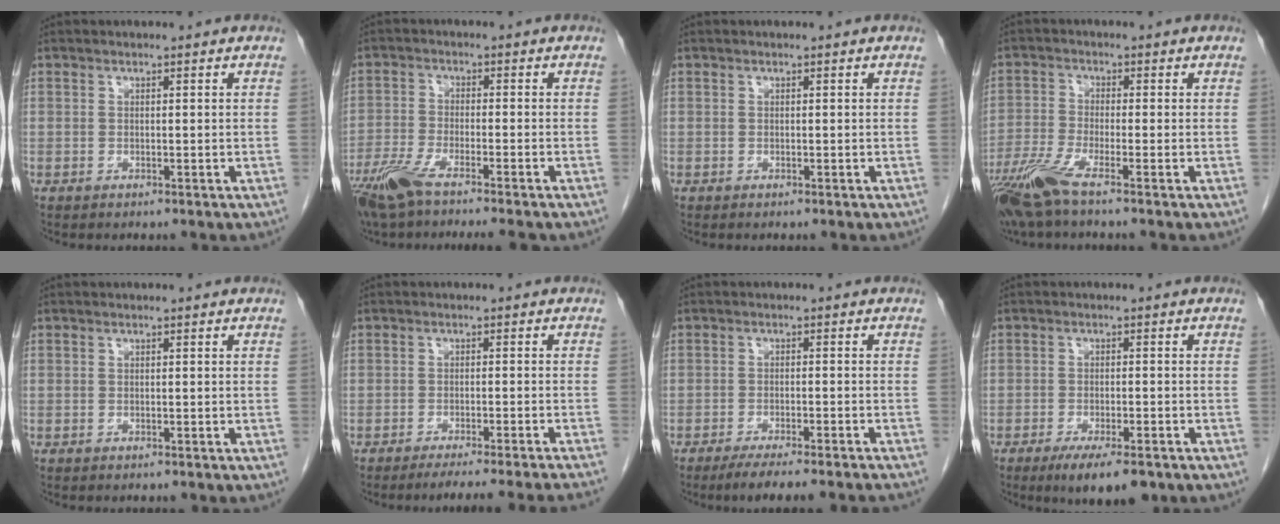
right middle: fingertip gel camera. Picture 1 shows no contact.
{"total": 9.4, "force": [-7.3, 0.5, 5.9], "torque": [-0.105, -0.020, -0.124]}
{"total": 0.0}
{"total": 6.4, "force": [-4.5, -0.1, 4.6], "torque": [-0.100, -0.020, -0.094]}
{"total": 0.0}
{"total": 13.0, "force": [-11.8, -1.7, 5.3], "torque": [-0.052, -0.032, -0.154]}
{"total": 9.7, "force": [-8.4, -0.1, 4.8], "torque": [-0.050, -0.020, -0.122]}
{"total": 7.6, "force": [-5.2, 1.9, 5.2], "torque": [-0.076, -0.012, -0.076]}